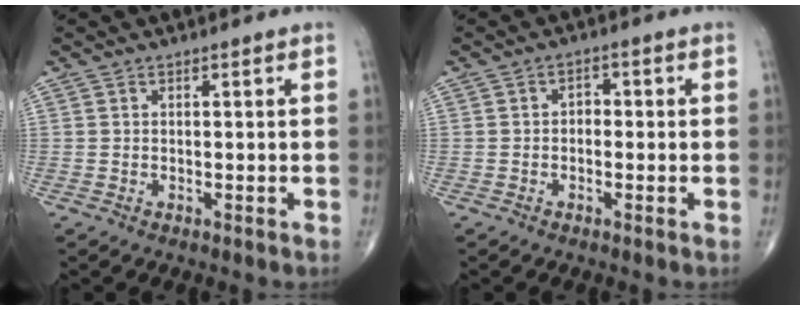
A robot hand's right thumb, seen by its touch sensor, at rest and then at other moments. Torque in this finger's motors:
{"motor_torque": [-0.55, -0.17, 0.17, 0.18, 0.05]}